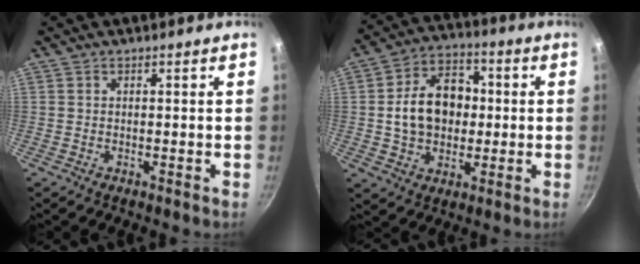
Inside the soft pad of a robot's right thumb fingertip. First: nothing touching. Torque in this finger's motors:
{"motor_torque": [0.68, 2.63, 0.94, -0.15, 0.11]}